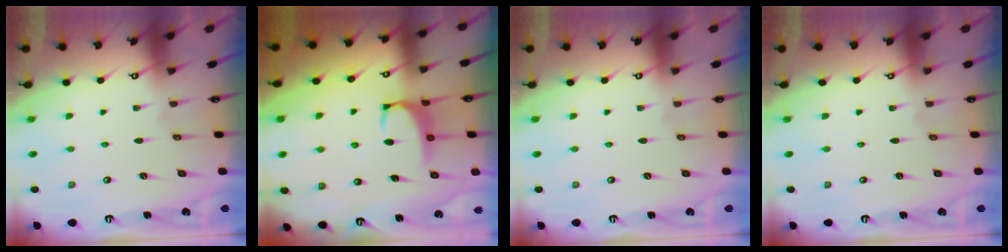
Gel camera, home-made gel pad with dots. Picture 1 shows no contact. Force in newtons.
{"total": 2.3, "press": 2.2, "slide": 0.6}
{"total": 0.0}
{"total": 0.0}